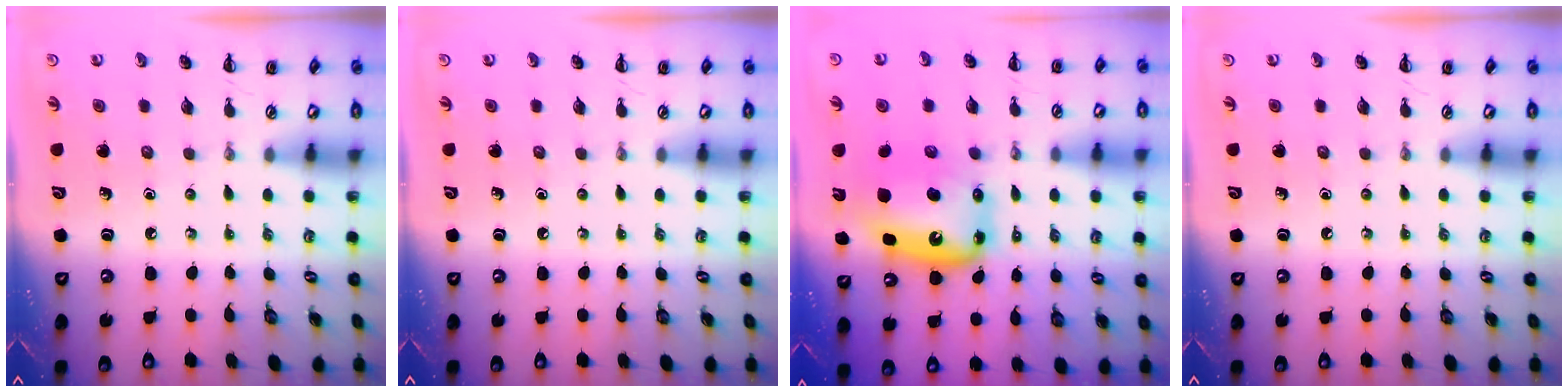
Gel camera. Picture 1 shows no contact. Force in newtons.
{"total": 0.0}
{"total": 11.6, "press": 11.1, "slide": 3.3}
{"total": 0.0}